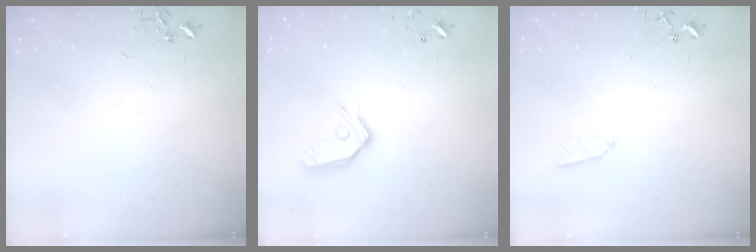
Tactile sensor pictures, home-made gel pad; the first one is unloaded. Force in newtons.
{"total": 11.6, "press": 11.6, "slide": 1.4}
{"total": 3.5, "press": 3.4, "slide": 0.5}